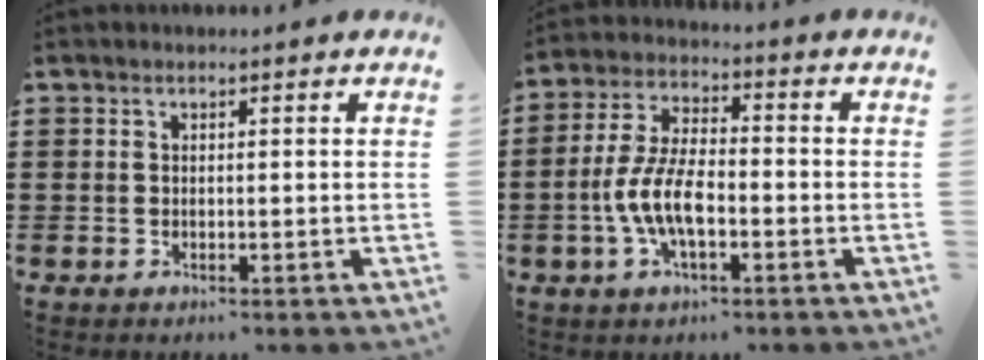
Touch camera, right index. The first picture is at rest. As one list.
[{"total": 8.1, "force": [-2.4, 3.4, 7.0], "torque": [-0.167, -0.008, -0.053]}]